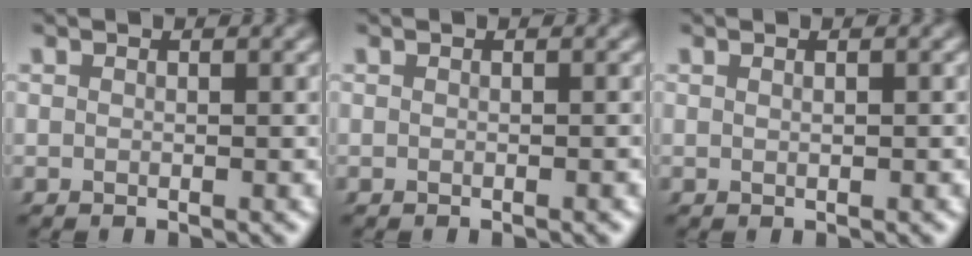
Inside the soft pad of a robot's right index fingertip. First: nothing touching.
{"total": 0.0}
{"total": 0.6, "force": [0.1, -0.1, 0.6], "torque": [-0.010, 0.001, 0.003]}